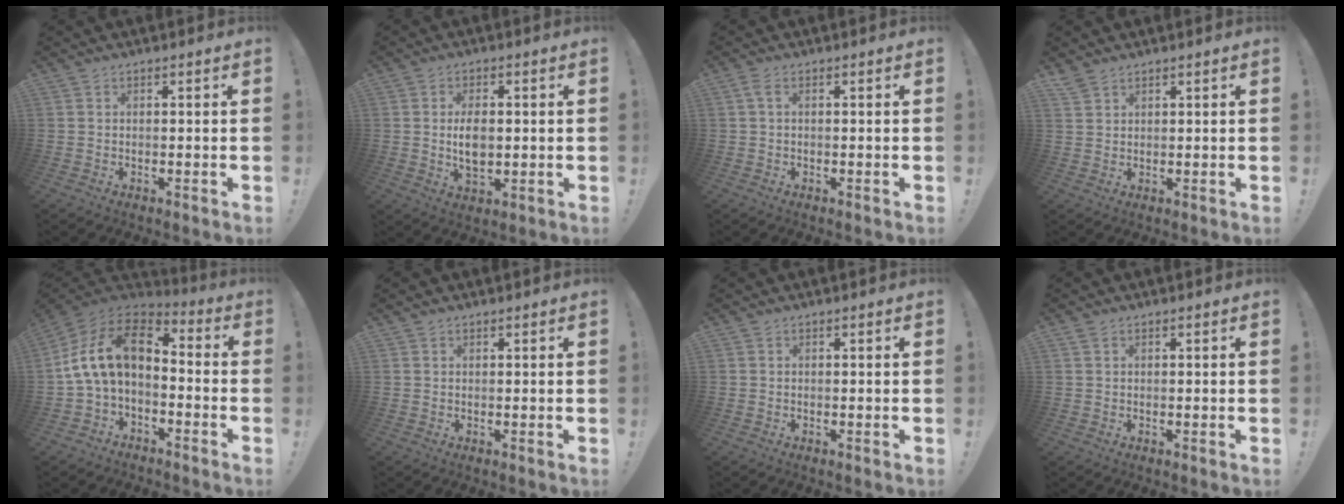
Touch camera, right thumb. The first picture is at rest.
{"total": 6.7, "force": [0.2, 4.0, 5.4], "torque": [-0.097, -0.004, -0.002]}
{"total": 1.6, "force": [0.3, 0.5, 1.5], "torque": [-0.031, 0.003, 0.006]}
{"total": 2.8, "force": [2.4, 1.0, 0.9], "torque": [-0.013, -0.015, 0.047]}
{"total": 14.8, "force": [1.9, 8.6, 11.8], "torque": [-0.212, 0.001, 0.040]}
{"total": 0.6, "force": [0.6, 0.2, 0.1], "torque": [0.004, -0.003, 0.010]}
{"total": 0.0}
{"total": 0.6, "force": [0.4, 0.4, 0.2], "torque": [-0.007, 0.001, 0.009]}